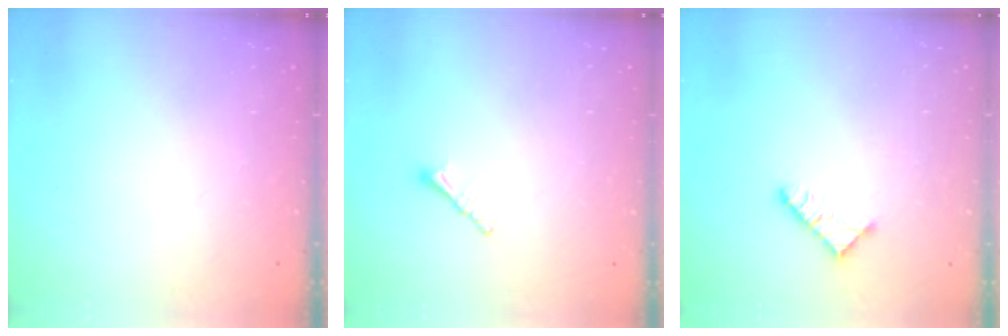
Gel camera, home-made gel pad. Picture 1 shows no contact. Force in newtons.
{"total": 2.1, "press": 2.0, "slide": 0.5}
{"total": 4.4, "press": 4.4, "slide": 0.6}